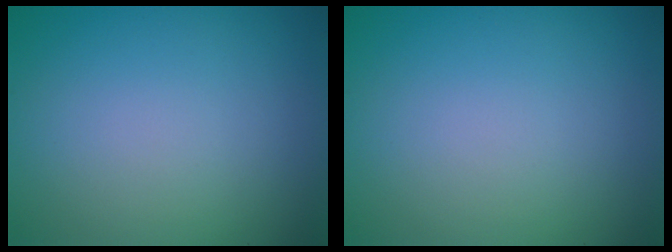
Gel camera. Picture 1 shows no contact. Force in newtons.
{"total": 0.0}